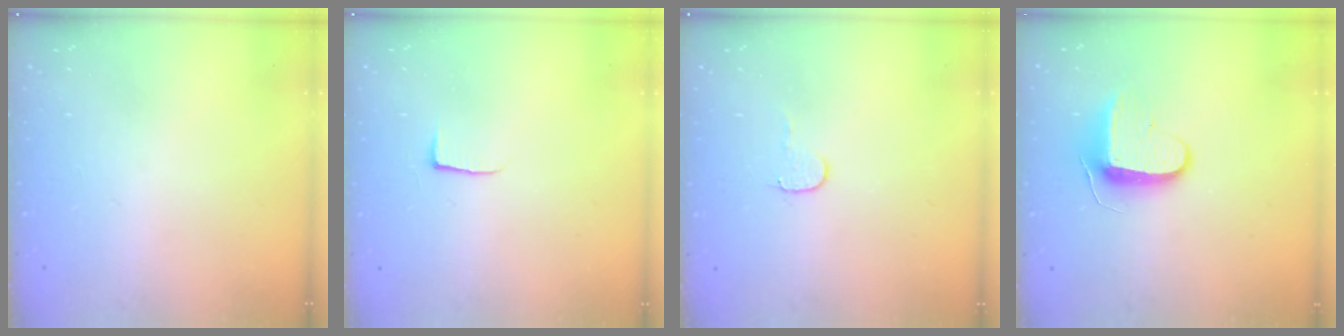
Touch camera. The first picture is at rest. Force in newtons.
{"total": 3.9, "press": 3.9, "slide": 0.5}
{"total": 4.4, "press": 4.4, "slide": 0.3}
{"total": 8.9, "press": 8.8, "slide": 1.1}